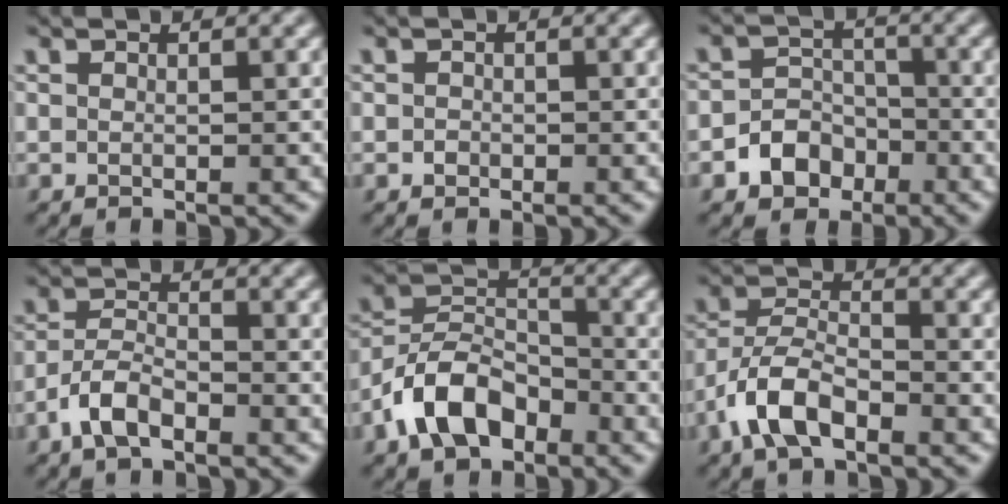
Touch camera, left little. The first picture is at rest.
{"total": 0.6, "force": [-0.3, 0.5, 0.1], "torque": [0.000, -0.002, -0.007]}
{"total": 3.6, "force": [-2.0, 2.8, 1.2], "torque": [-0.001, 0.006, -0.042]}
{"total": 3.3, "force": [-2.2, 1.2, 2.1], "torque": [-0.044, 0.005, -0.050]}
{"total": 6.7, "force": [-4.0, 3.9, 3.7], "torque": [-0.066, 0.006, -0.084]}
{"total": 5.2, "force": [-3.1, 2.3, 3.5], "torque": [-0.067, 0.006, -0.070]}